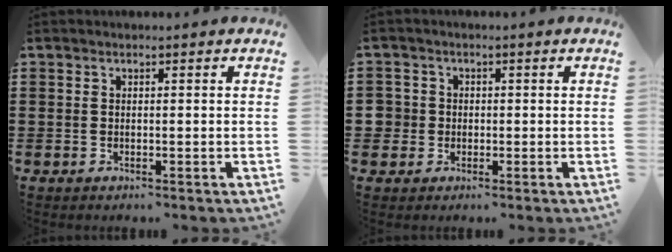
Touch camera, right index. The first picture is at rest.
{"total": 2.9, "force": [-0.3, 2.8, 0.3], "torque": [-0.028, 0.006, -0.013]}